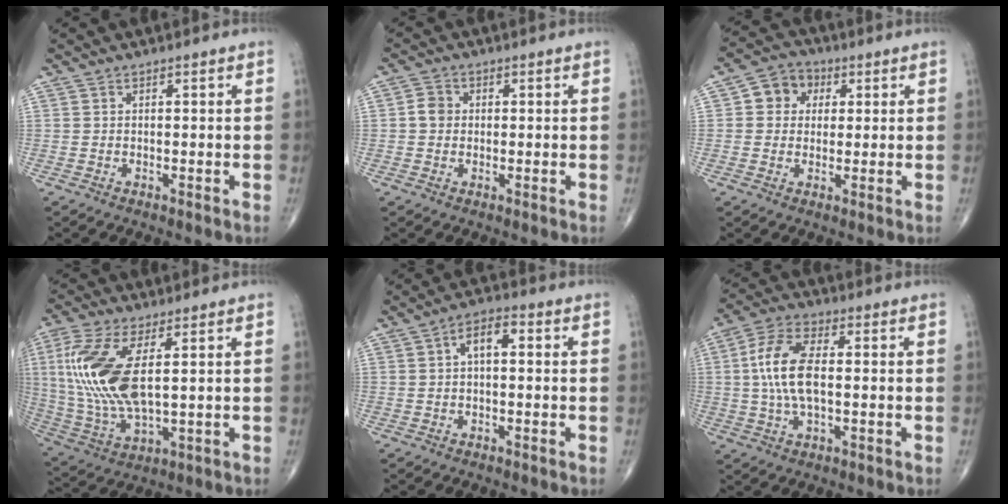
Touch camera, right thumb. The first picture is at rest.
{"total": 2.8, "force": [0.1, 2.5, 1.3], "torque": [-0.014, 0.005, -0.004]}
{"total": 6.4, "force": [1.5, 5.6, 2.8], "torque": [-0.014, 0.008, 0.015]}
{"total": 16.8, "force": [3.2, 7.0, 14.9], "torque": [-0.341, -0.012, 0.069]}
{"total": 3.0, "force": [0.4, 1.4, 2.6], "torque": [-0.041, 0.012, 0.003]}
{"total": 9.3, "force": [0.3, 4.2, 8.3], "torque": [-0.172, 0.006, 0.004]}